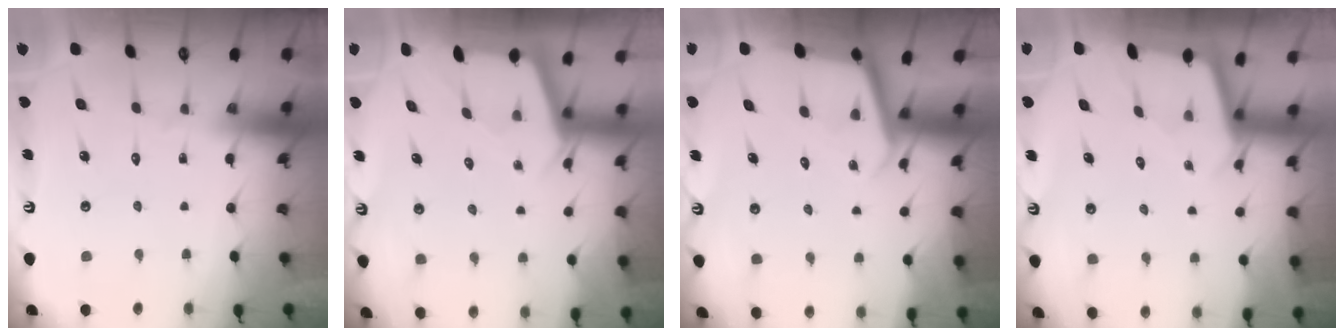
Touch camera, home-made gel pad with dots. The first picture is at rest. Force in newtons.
{"total": 2.0, "press": 2.0, "slide": 0.3}
{"total": 3.4, "press": 3.4, "slide": 0.2}
{"total": 1.9, "press": 1.9, "slide": 0.2}